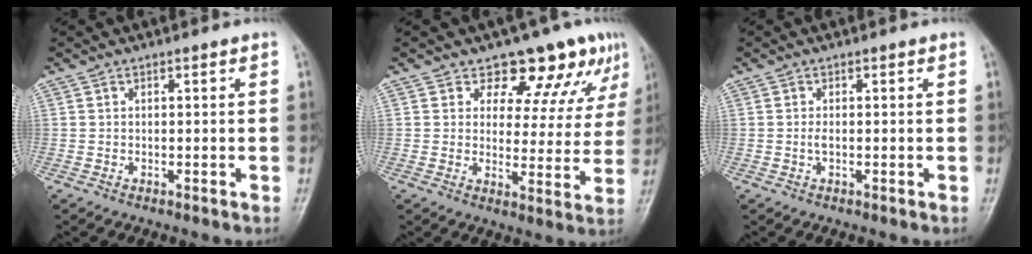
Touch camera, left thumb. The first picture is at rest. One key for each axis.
{"total": 11.8, "fx": 8.7, "fy": 6.2, "fz": 5.1, "tx": -0.017, "ty": -0.047, "tz": 0.099}
{"total": 1.0, "fx": 0.0, "fy": 0.4, "fz": 1.0, "tx": -0.020, "ty": -0.001, "tz": -0.001}